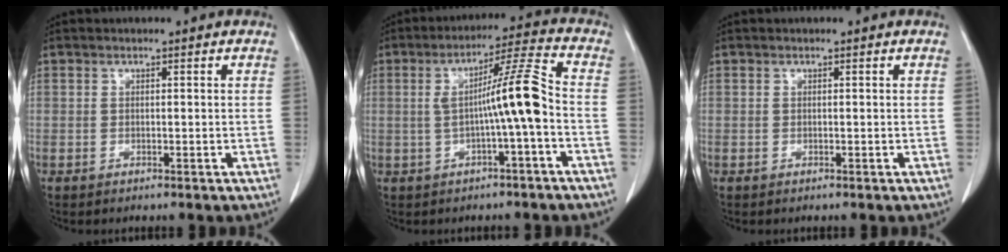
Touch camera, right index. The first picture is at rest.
{"total": 8.8, "force": [-1.1, -0.7, 8.8], "torque": [-0.143, 0.022, -0.018]}
{"total": 0.0}